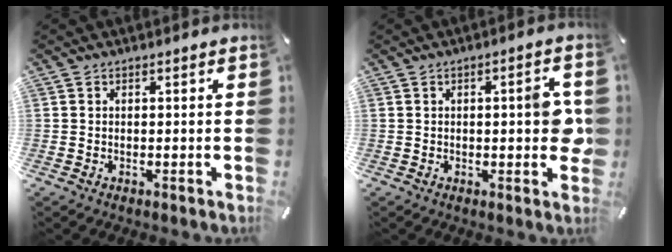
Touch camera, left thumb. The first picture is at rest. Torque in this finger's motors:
{"motor_torque": [0.67, 1.46, 0.44, -0.23, 0.13]}